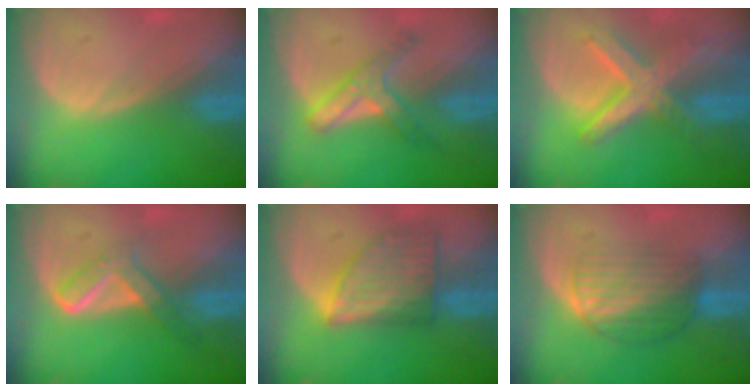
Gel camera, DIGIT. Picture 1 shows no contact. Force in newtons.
{"total": 5.2, "press": 5.2, "slide": 0.9}
{"total": 8.3, "press": 7.2, "slide": 4.2}
{"total": 5.2, "press": 4.9, "slide": 2.0}
{"total": 7.7, "press": 7.0, "slide": 3.2}
{"total": 6.3, "press": 6.2, "slide": 1.5}